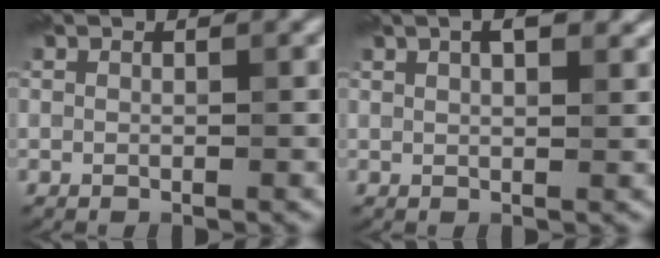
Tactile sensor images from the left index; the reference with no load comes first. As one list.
[{"total": 5.5, "force": [3.0, 2.6, 3.8], "torque": [-0.032, 0.038, 0.029]}]